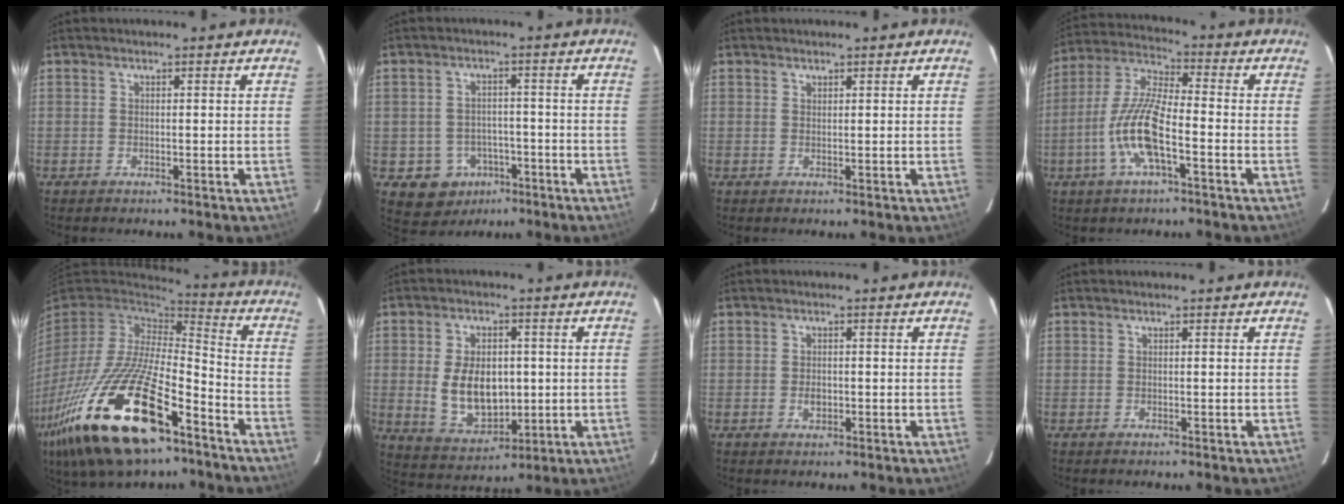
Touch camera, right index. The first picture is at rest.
{"total": 7.5, "force": [-3.7, 6.4, 1.4], "torque": [-0.039, 0.026, -0.035]}
{"total": 0.6, "force": [0.5, 0.3, 0.0], "torque": [-0.001, 0.001, 0.010]}
{"total": 12.2, "force": [-4.3, 3.0, 11.0], "torque": [-0.234, -0.001, -0.086]}
{"total": 28.6, "force": [-15.7, 11.1, 21.2], "torque": [-0.432, -0.044, -0.276]}
{"total": 11.2, "force": [0.0, 7.1, 8.6], "torque": [-0.172, -0.002, 0.019]}
{"total": 1.7, "force": [-0.4, 1.2, 1.1], "torque": [-0.017, 0.001, -0.006]}
{"total": 0.0}